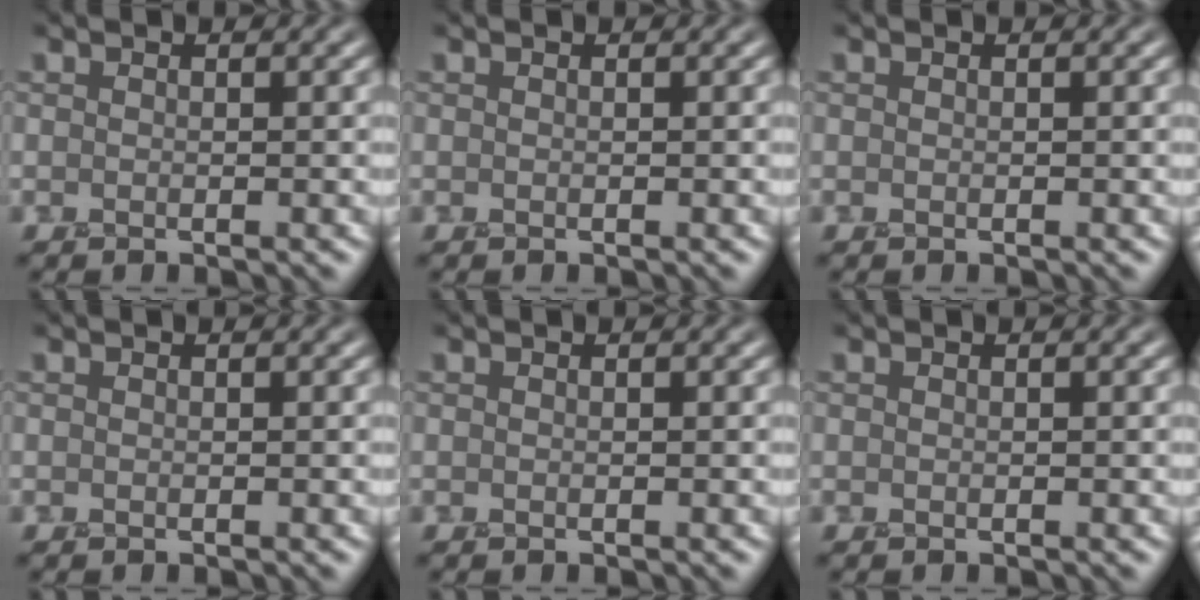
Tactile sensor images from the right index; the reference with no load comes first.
{"total": 0.0}
{"total": 0.0}
{"total": 0.0}
{"total": 0.0}
{"total": 0.0}